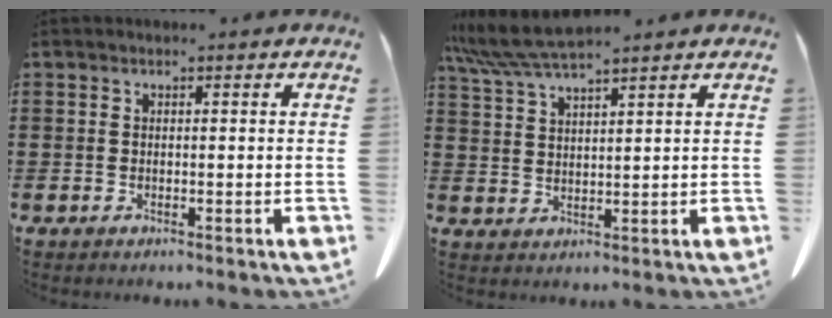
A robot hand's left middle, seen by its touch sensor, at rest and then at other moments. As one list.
[{"total": 6.5, "force": [5.5, 0.3, 3.4], "torque": [-0.089, -0.021, 0.099]}]